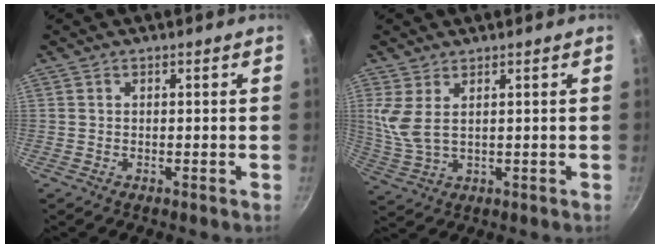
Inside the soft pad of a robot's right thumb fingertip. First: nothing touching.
{"total": 5.8, "force": [2.2, 2.6, 4.7], "torque": [-0.098, -0.015, 0.051]}